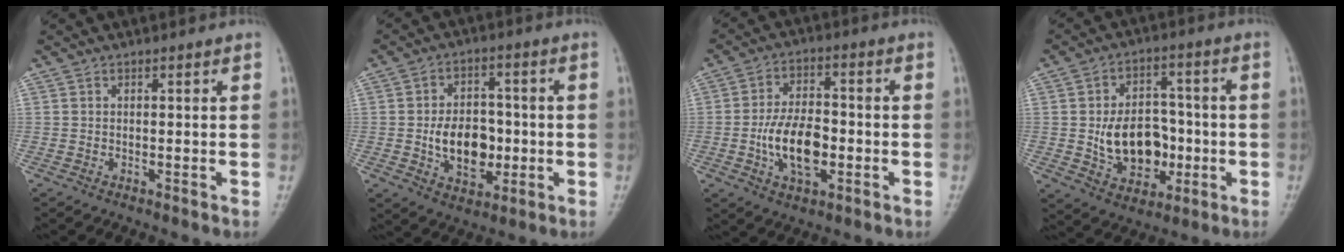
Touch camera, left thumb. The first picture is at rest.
{"total": 11.1, "force": [-1.3, 7.6, 8.0], "torque": [-0.094, 0.007, -0.020]}
{"total": 11.2, "force": [-2.3, 6.1, 9.2], "torque": [-0.152, 0.014, -0.043]}
{"total": 13.5, "force": [-1.7, 9.8, 9.2], "torque": [-0.106, 0.016, -0.019]}